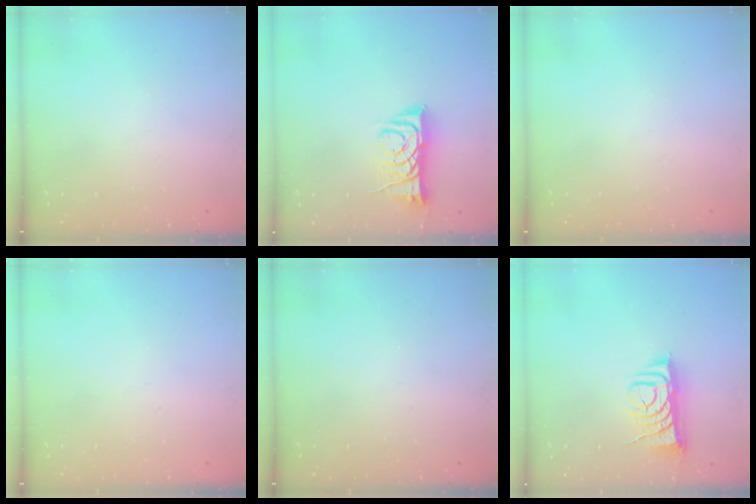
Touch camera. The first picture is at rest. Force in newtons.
{"total": 8.3, "press": 8.3, "slide": 0.6}
{"total": 0.0}
{"total": 0.0}
{"total": 0.0}
{"total": 8.2, "press": 8.1, "slide": 1.2}